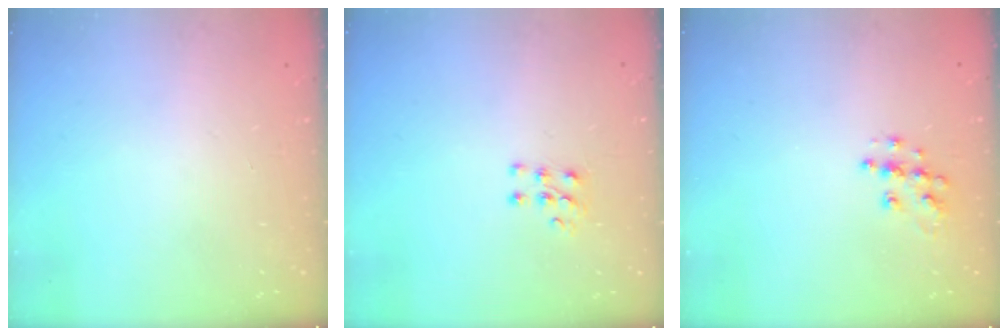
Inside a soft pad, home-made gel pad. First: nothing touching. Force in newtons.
{"total": 5.5, "press": 5.4, "slide": 1.1}
{"total": 8.5, "press": 8.5, "slide": 0.4}